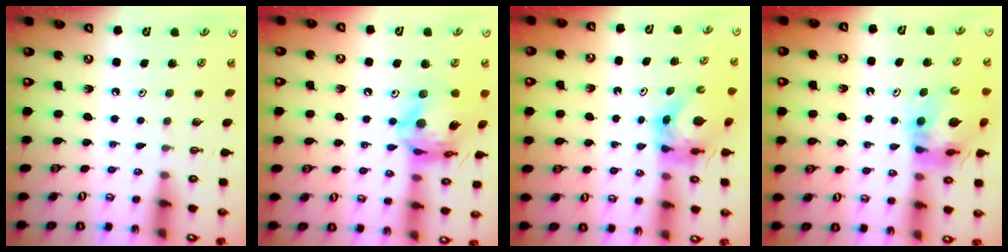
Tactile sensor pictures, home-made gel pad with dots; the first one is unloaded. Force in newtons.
{"total": 16.3, "press": 16.2, "slide": 2.0}
{"total": 5.4, "press": 5.4, "slide": 0.4}
{"total": 13.6, "press": 13.6, "slide": 1.4}